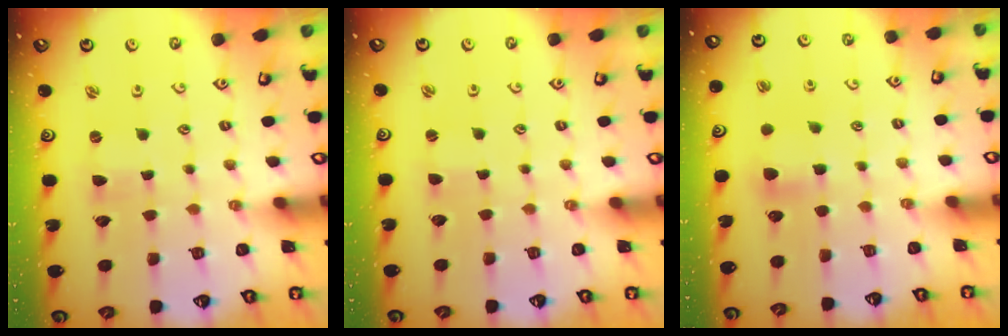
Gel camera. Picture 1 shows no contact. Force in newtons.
{"total": 1.4, "press": 1.4, "slide": 0.3}
{"total": 5.7, "press": 5.6, "slide": 0.9}